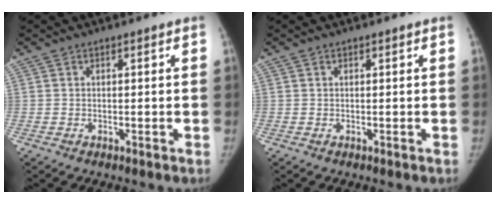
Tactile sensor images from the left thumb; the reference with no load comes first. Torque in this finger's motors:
{"motor_torque": [0.00, 0.00, 0.02, -0.02, 0.00]}